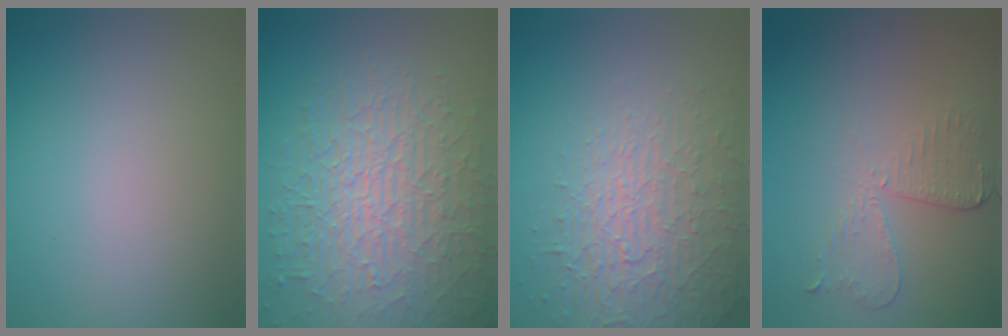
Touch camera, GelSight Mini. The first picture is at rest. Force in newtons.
{"total": 8.6, "press": 6.1, "slide": 6.1}
{"total": 4.0, "press": 3.8, "slide": 1.2}
{"total": 2.9, "press": 2.6, "slide": 1.4}